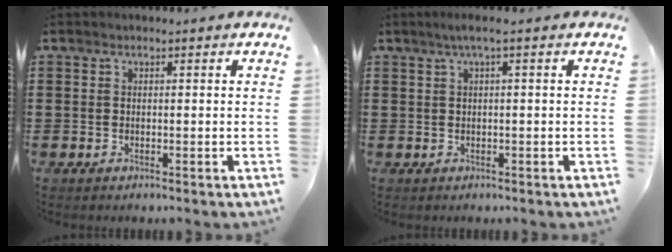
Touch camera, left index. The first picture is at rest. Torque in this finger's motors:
{"motor_torque": [0.38, -0.04, 0.03, 0.03]}